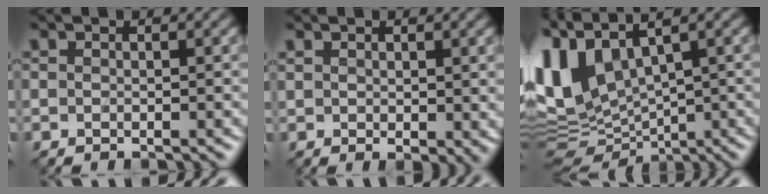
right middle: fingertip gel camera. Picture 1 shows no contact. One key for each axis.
{"total": 1.8, "fx": 0.9, "fy": 0.7, "fz": 1.5, "tx": -0.024, "ty": -0.003, "tz": 0.021}
{"total": 9.3, "fx": 1.5, "fy": 5.1, "fz": 7.7, "tx": -0.180, "ty": 0.000, "tz": 0.032}